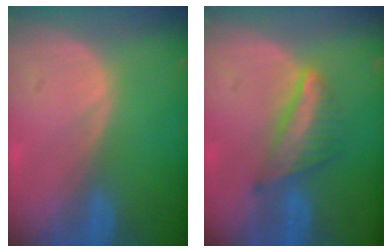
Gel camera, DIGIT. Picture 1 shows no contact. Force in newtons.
{"total": 6.3, "press": 5.8, "slide": 2.6}